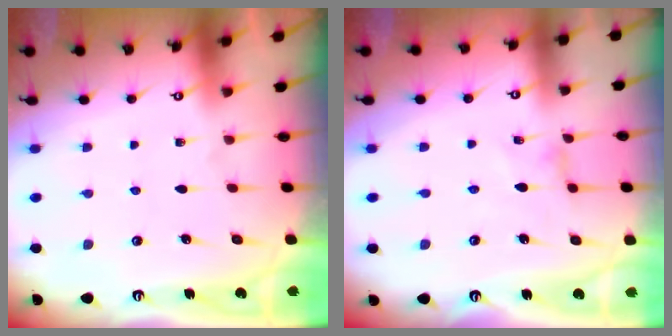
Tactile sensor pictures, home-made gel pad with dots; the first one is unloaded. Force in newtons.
{"total": 0.6, "press": 0.6, "slide": 0.2}